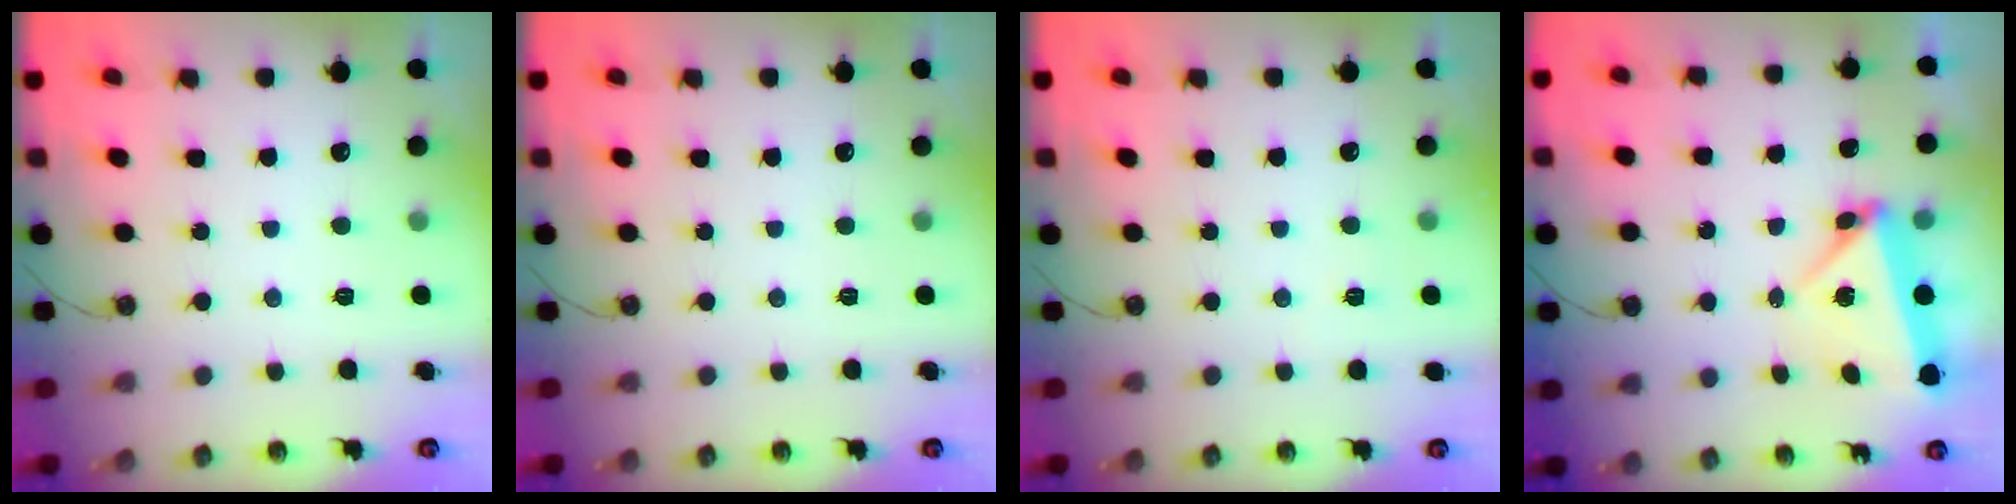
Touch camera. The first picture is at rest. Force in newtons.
{"total": 0.0}
{"total": 2.5, "press": 1.2, "slide": 2.2}
{"total": 5.9, "press": 5.8, "slide": 1.1}